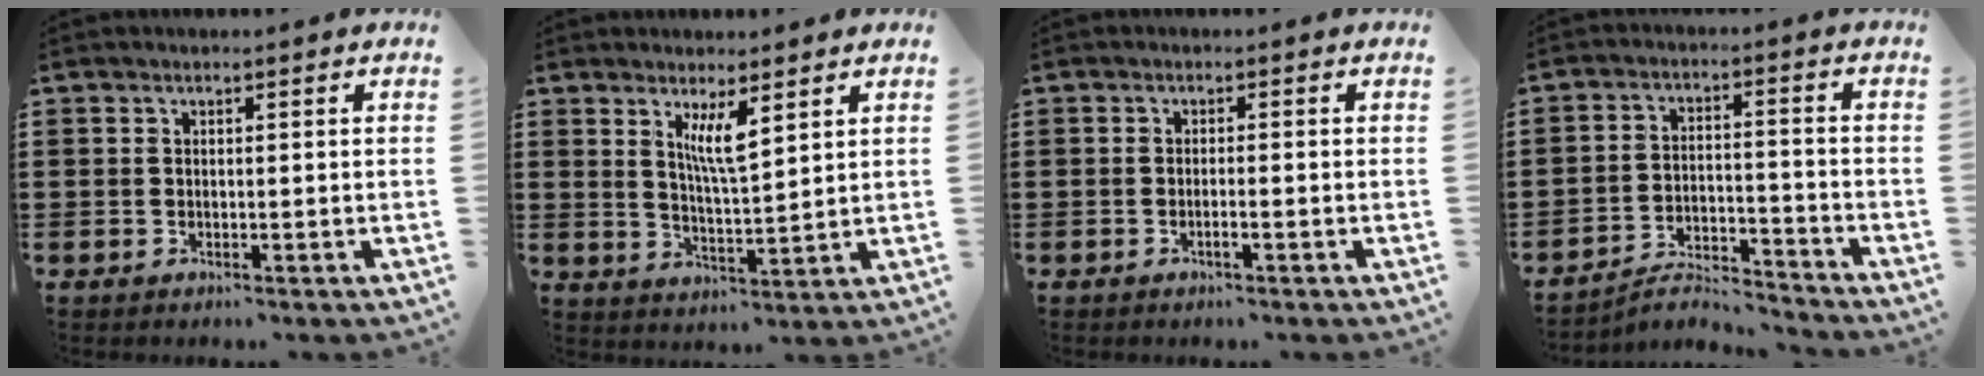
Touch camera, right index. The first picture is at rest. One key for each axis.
{"total": 5.3, "fx": 2.8, "fy": 1.0, "fz": 4.4, "tx": -0.094, "ty": -0.001, "tz": 0.047}
{"total": 1.4, "fx": -0.7, "fy": 0.1, "fz": 1.2, "tx": -0.020, "ty": -0.004, "tz": -0.012}
{"total": 4.6, "fx": -4.5, "fy": 0.2, "fz": 1.0, "tx": -0.020, "ty": 0.001, "tz": -0.091}